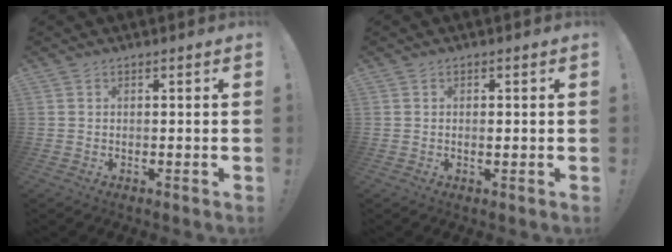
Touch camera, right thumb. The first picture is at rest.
{"total": 0.8, "force": [-0.2, 0.3, 0.7], "torque": [0.000, -0.004, -0.007]}